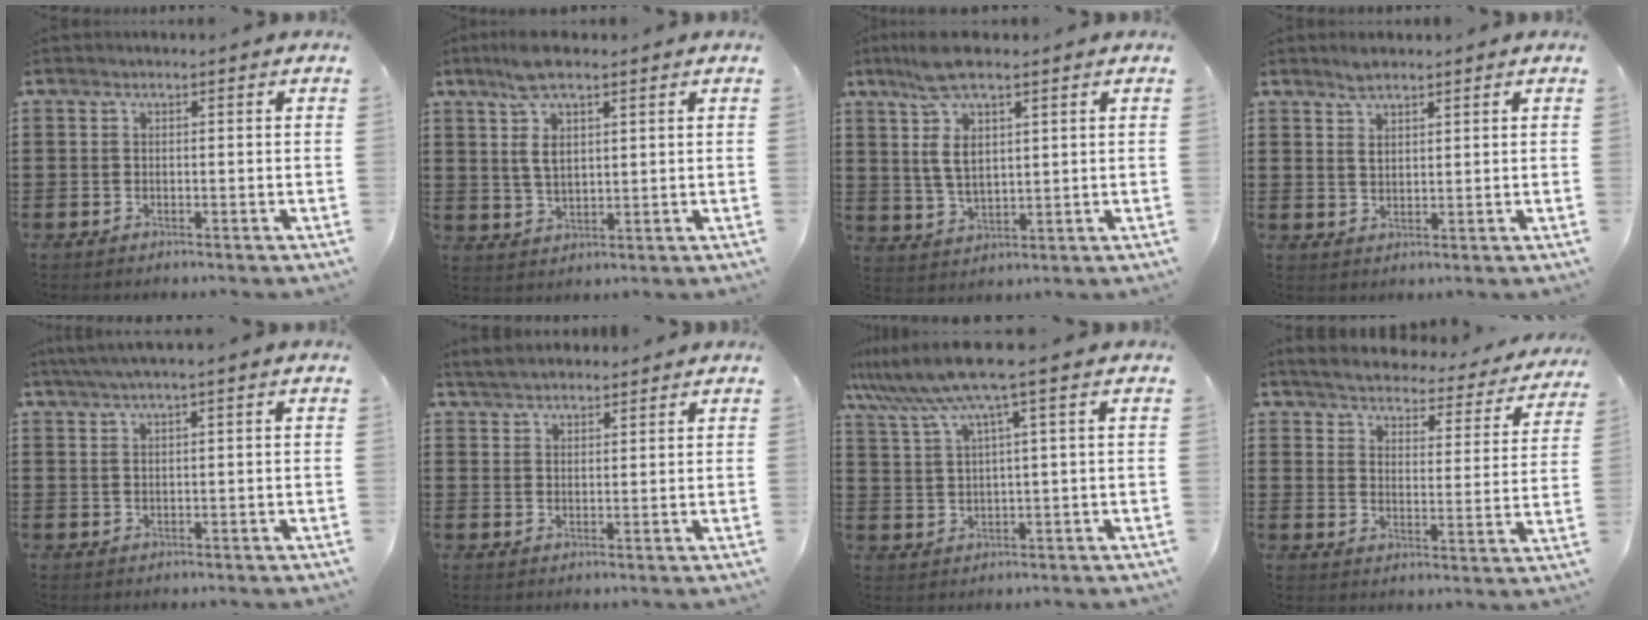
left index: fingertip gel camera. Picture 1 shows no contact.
{"total": 6.4, "force": [3.1, 2.5, 5.0], "torque": [-0.112, 0.006, 0.051]}
{"total": 8.1, "force": [3.7, 3.1, 6.4], "torque": [-0.156, 0.000, 0.059]}
{"total": 2.4, "force": [2.0, 0.9, 1.1], "torque": [-0.019, -0.001, 0.035]}
{"total": 2.1, "force": [1.2, -0.2, 1.8], "torque": [-0.034, -0.001, 0.021]}
{"total": 3.2, "force": [3.2, 0.4, 0.5], "torque": [-0.020, -0.002, 0.061]}
{"total": 7.5, "force": [4.5, -0.4, 6.0], "torque": [-0.145, -0.027, 0.075]}
{"total": 3.8, "force": [3.8, 0.0, 0.7], "torque": [-0.038, -0.032, 0.058]}